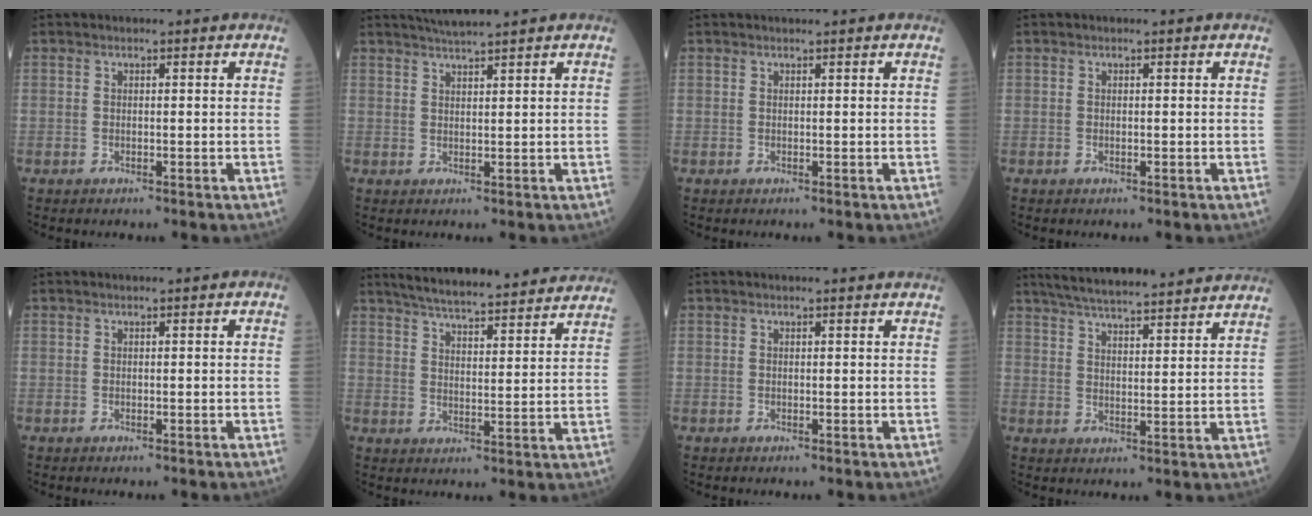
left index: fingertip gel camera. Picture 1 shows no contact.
{"total": 4.1, "force": [3.6, -0.8, 1.7], "torque": [-0.026, 0.014, 0.066]}
{"total": 0.8, "force": [0.7, -0.1, 0.3], "torque": [-0.006, 0.004, 0.014]}
{"total": 0.0}
{"total": 1.8, "force": [-1.6, -0.2, -0.7], "torque": [0.012, -0.004, -0.024]}
{"total": 20.0, "force": [18.3, 2.0, 7.8], "torque": [-0.115, 0.003, 0.243]}
{"total": 0.6, "force": [-0.1, -0.3, -0.5], "torque": [0.001, -0.003, -0.010]}
{"total": 17.8, "force": [16.0, 1.5, 7.5], "torque": [-0.118, 0.025, 0.222]}